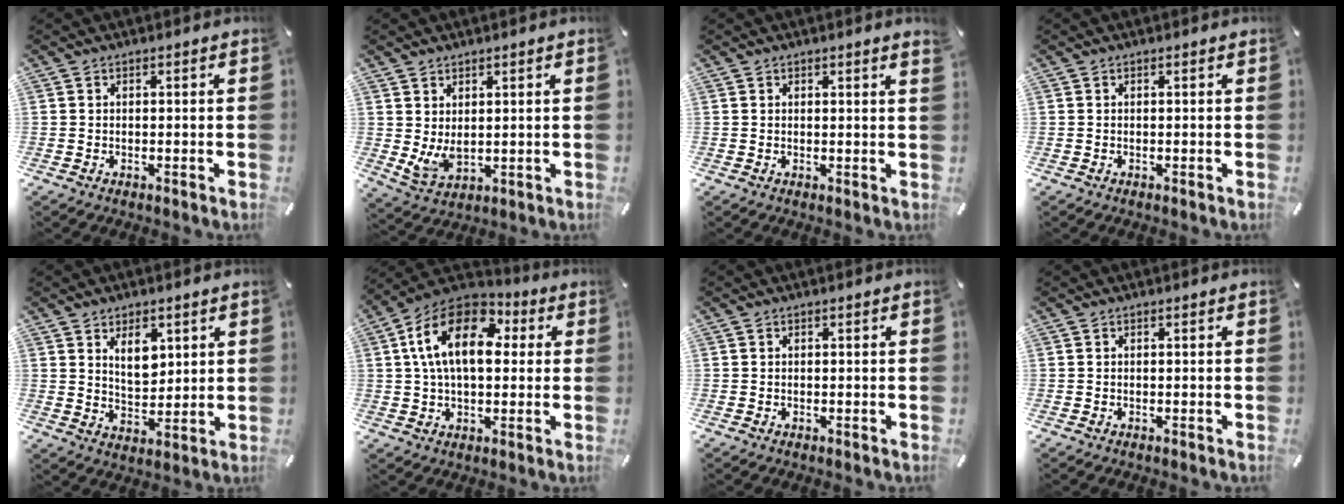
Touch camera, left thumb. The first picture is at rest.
{"total": 5.0, "force": [1.9, 3.7, 2.9], "torque": [-0.069, -0.016, 0.035]}
{"total": 0.6, "force": [0.5, -0.1, 0.1], "torque": [-0.002, -0.002, 0.010]}
{"total": 0.0}
{"total": 7.1, "force": [3.8, 4.4, 4.2], "torque": [-0.066, -0.010, 0.065]}
{"total": 16.2, "force": [4.0, 10.1, 12.0], "torque": [-0.226, 0.001, 0.065]}
{"total": 0.0}
{"total": 0.0}